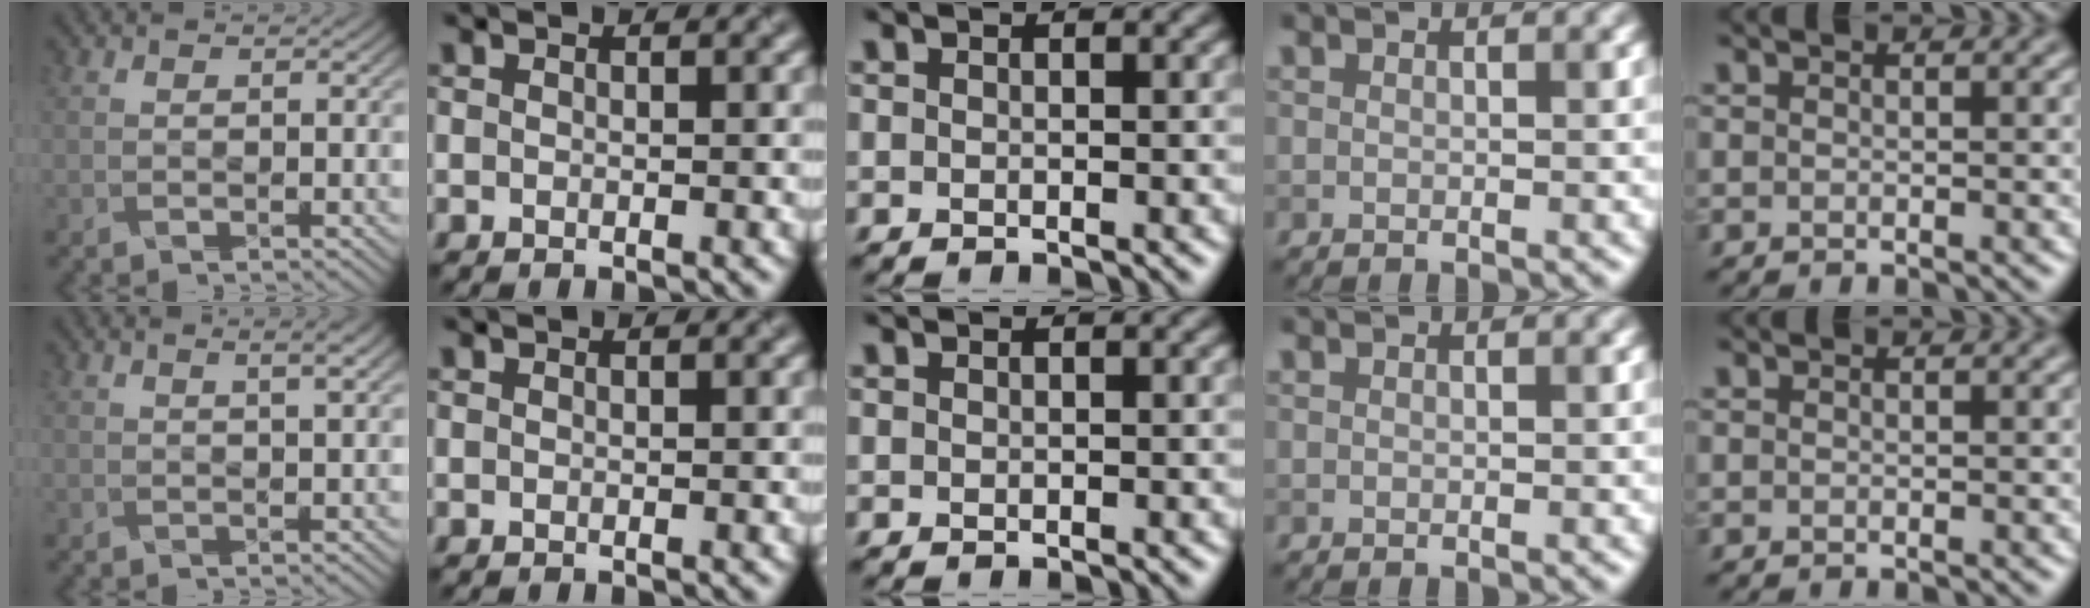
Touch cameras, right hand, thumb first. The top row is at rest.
{"thumb": {"total": 2.2, "force": [1.0, 0.4, 1.9], "torque": [-0.029, 0.006, 0.013]}}